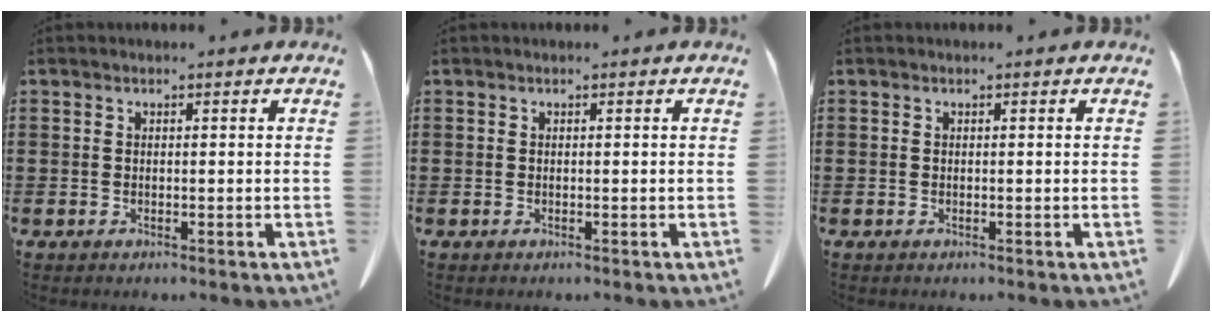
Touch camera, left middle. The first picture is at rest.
{"total": 0.0}
{"total": 0.0}